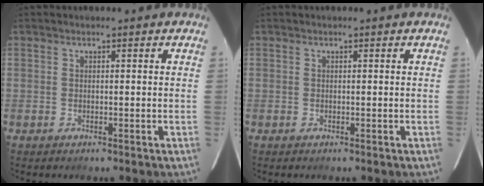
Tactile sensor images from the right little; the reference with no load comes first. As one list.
[{"total": 0.0}]